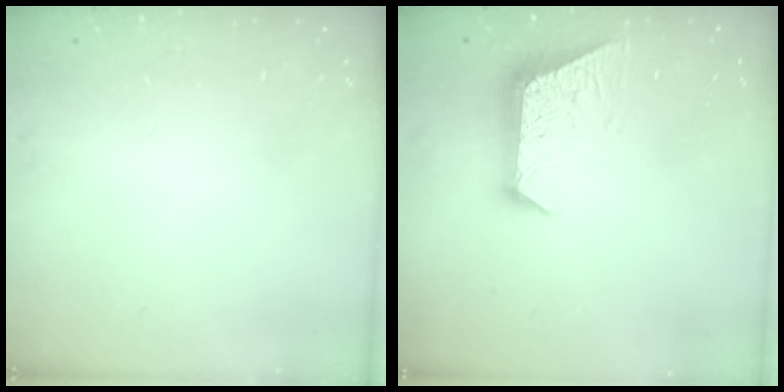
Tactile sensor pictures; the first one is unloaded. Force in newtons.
{"total": 9.7, "press": 9.7, "slide": 0.2}